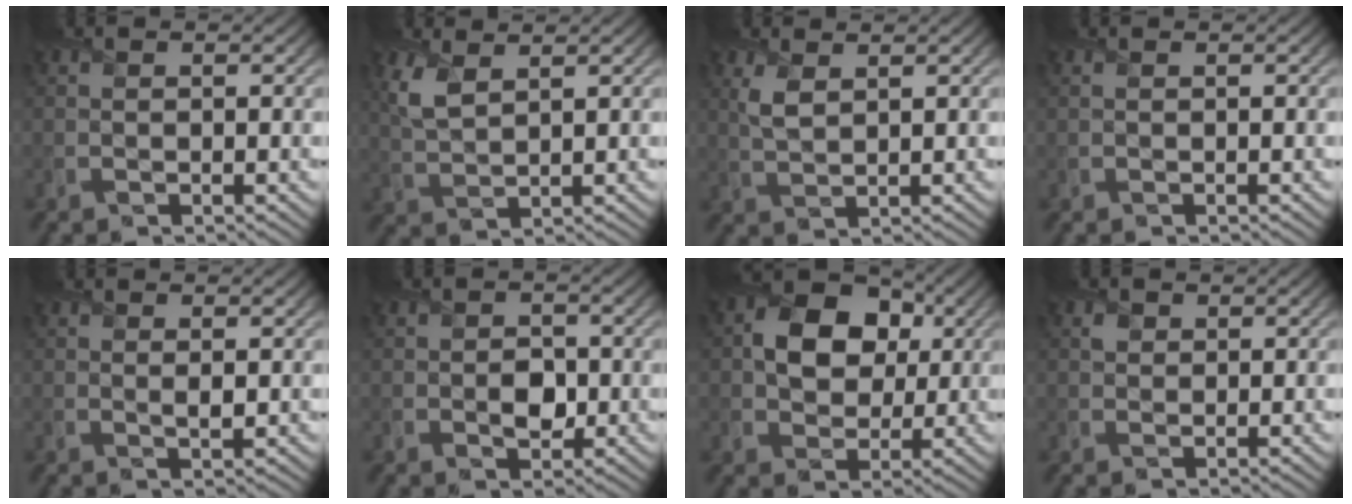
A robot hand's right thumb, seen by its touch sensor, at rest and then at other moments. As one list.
[{"total": 4.4, "force": [2.4, 1.9, 3.2], "torque": [-0.091, 0.003, 0.054]}, {"total": 3.0, "force": [1.6, 1.4, 2.1], "torque": [-0.057, 0.000, 0.036]}, {"total": 0.0}, {"total": 0.9, "force": [0.4, 0.2, 0.8], "torque": [-0.019, -0.001, 0.008]}, {"total": 2.7, "force": [-0.5, 2.1, 1.6], "torque": [-0.027, -0.006, -0.011]}, {"total": 8.9, "force": [1.8, 6.8, 5.5], "torque": [-0.101, 0.011, 0.020]}, {"total": 1.1, "force": [0.5, 0.9, 0.2], "torque": [-0.003, -0.001, 0.009]}]